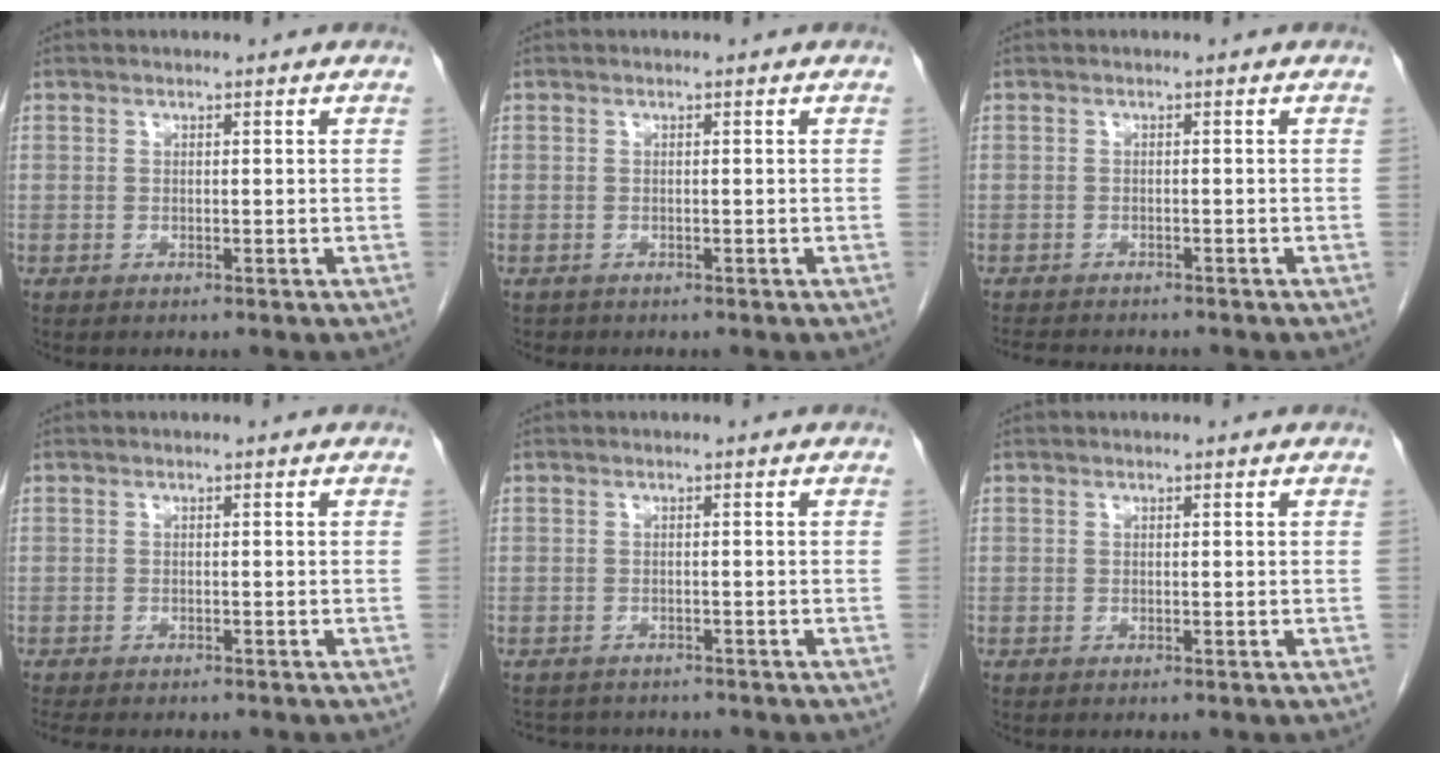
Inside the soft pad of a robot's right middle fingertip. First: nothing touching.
{"total": 0.5, "force": [-0.4, 0.3, 0.0], "torque": [-0.012, 0.001, -0.008]}
{"total": 6.7, "force": [-6.1, 1.4, 2.3], "torque": [-0.033, -0.005, -0.088]}
{"total": 5.4, "force": [-4.6, 1.4, 2.5], "torque": [-0.035, -0.009, -0.064]}
{"total": 5.3, "force": [-5.0, 1.7, 0.9], "torque": [-0.009, 0.001, -0.066]}
{"total": 0.0}